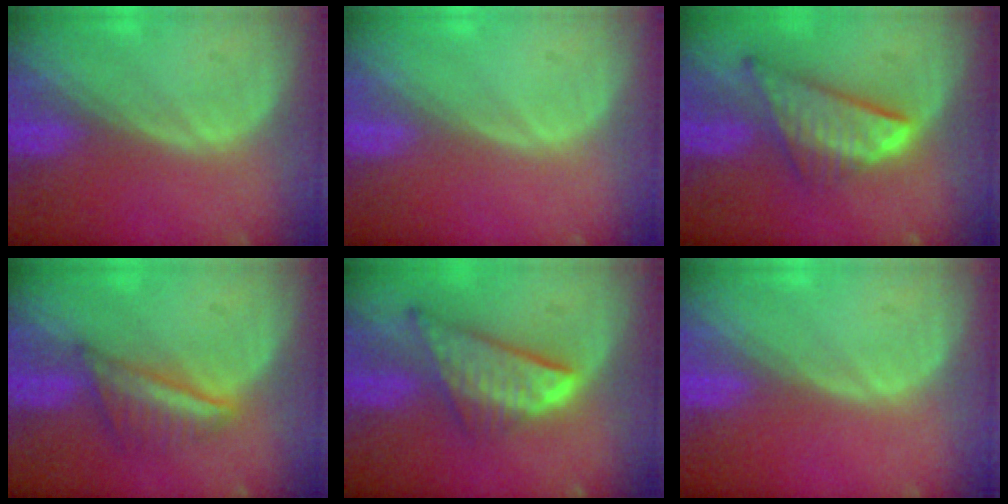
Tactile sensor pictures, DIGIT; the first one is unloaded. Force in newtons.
{"total": 0.0}
{"total": 8.7, "press": 7.5, "slide": 4.4}
{"total": 5.3, "press": 5.3, "slide": 0.2}
{"total": 8.7, "press": 7.5, "slide": 4.4}
{"total": 0.0}